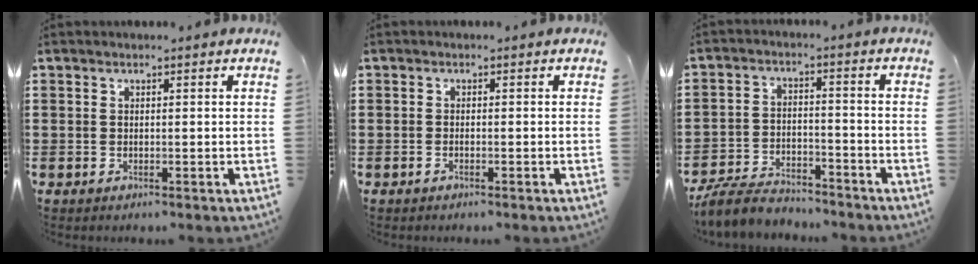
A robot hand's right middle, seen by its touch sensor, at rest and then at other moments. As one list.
[{"total": 0.7, "force": [-0.5, 0.0, 0.5], "torque": [-0.012, -0.005, -0.008]}, {"total": 6.0, "force": [-5.7, 1.4, 1.3], "torque": [-0.031, 0.008, -0.114]}]